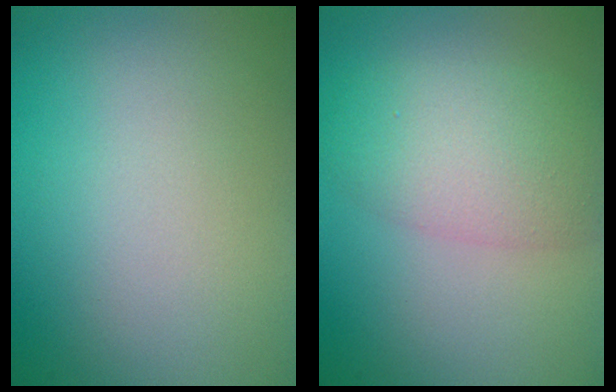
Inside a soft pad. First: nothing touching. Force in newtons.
{"total": 5.3, "press": 5.3, "slide": 0.1}